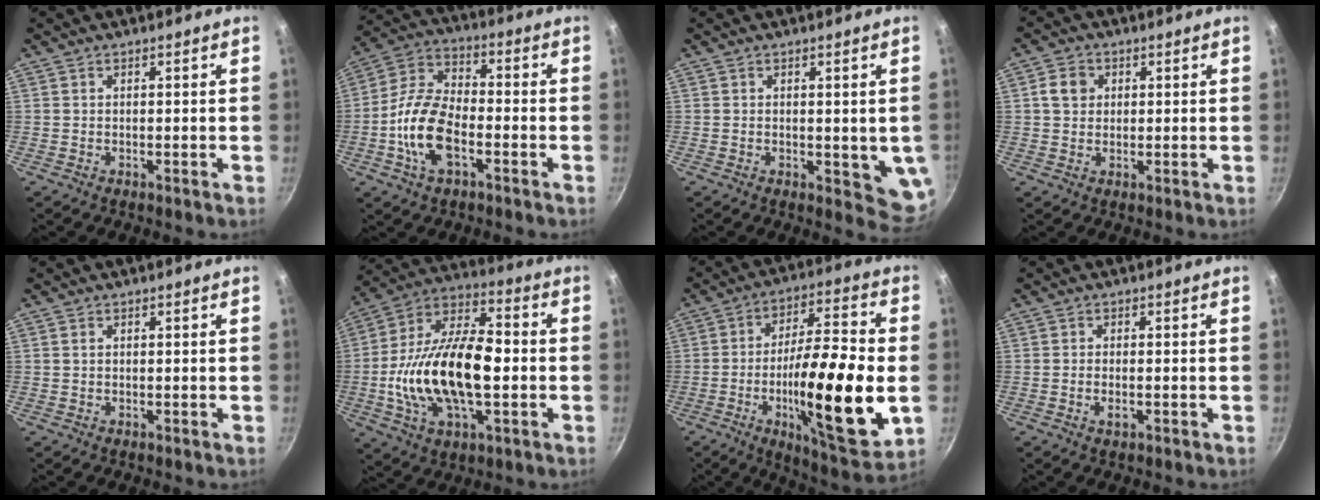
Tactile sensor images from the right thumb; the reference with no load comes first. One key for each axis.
{"total": 13.7, "fx": -4.1, "fy": 7.3, "fz": 10.8, "tx": -0.200, "ty": 0.039, "tz": -0.093}
{"total": 6.1, "fx": 0.5, "fy": 3.0, "fz": 5.3, "tx": -0.053, "ty": -0.022, "tz": 0.008}
{"total": 4.3, "fx": 1.0, "fy": 3.7, "fz": 2.0, "tx": -0.016, "ty": 0.005, "tz": 0.013}
{"total": 0.7, "fx": 0.2, "fy": 0.5, "fz": 0.4, "tx": -0.008, "ty": 0.002, "tz": 0.003}
{"total": 22.7, "fx": -2.4, "fy": 11.9, "fz": 19.2, "tx": -0.338, "ty": 0.037, "tz": -0.048}
{"total": 23.8, "fx": -4.7, "fy": 6.3, "fz": 22.5, "tx": -0.355, "ty": 0.017, "tz": -0.073}
{"total": 2.0, "fx": -0.7, "fy": 0.9, "fz": 1.6, "tx": -0.036, "ty": 0.002, "tz": -0.015}